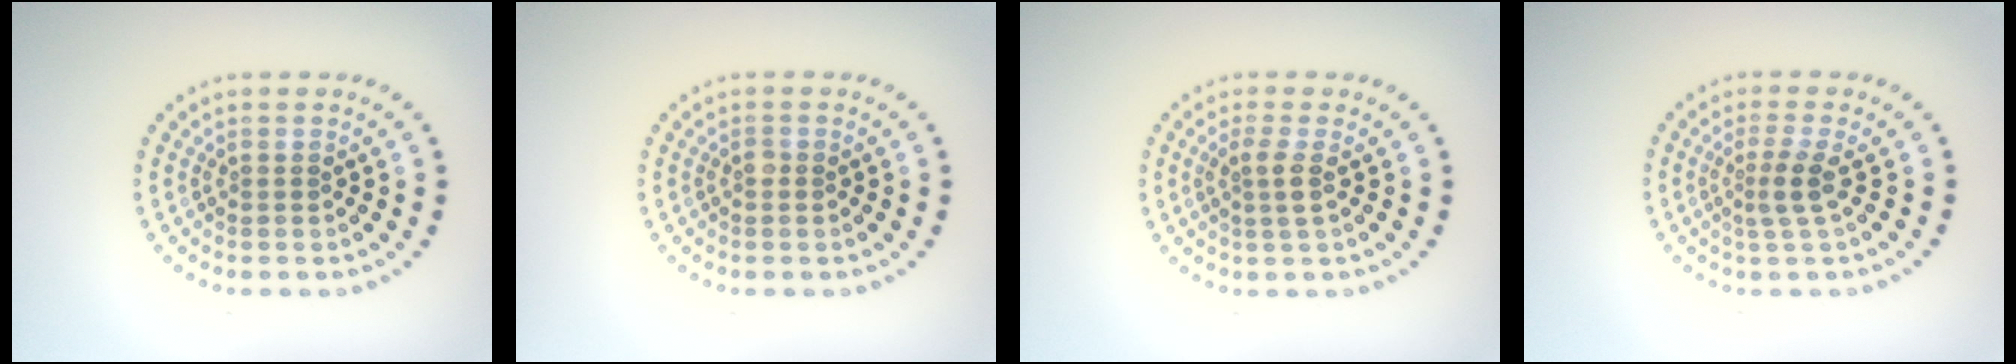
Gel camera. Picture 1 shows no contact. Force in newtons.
{"total": 0.6, "press": 0.5, "slide": 0.3}
{"total": 1.6, "press": 1.4, "slide": 0.8}
{"total": 2.0, "press": 1.5, "slide": 1.3}